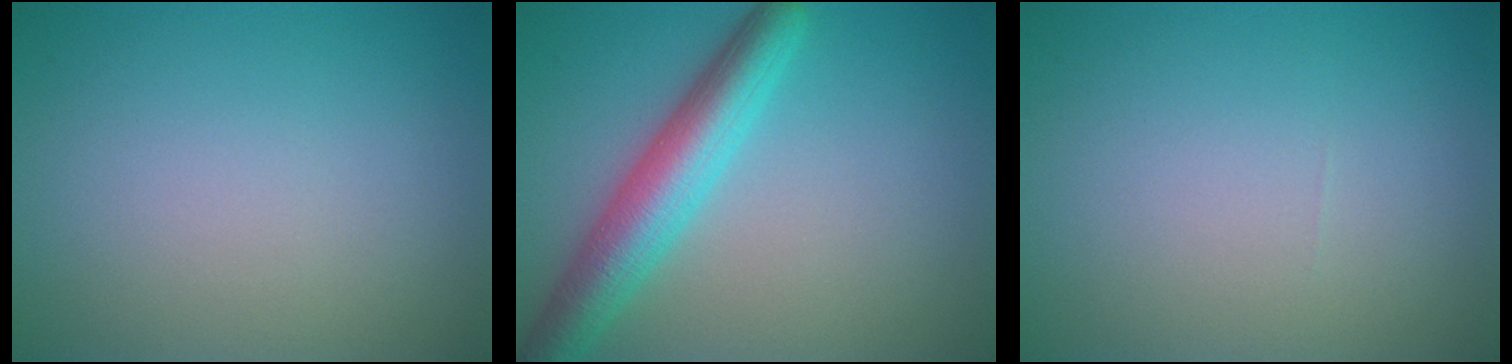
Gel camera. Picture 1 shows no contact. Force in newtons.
{"total": 6.0, "press": 6.0, "slide": 0.2}
{"total": 0.0}